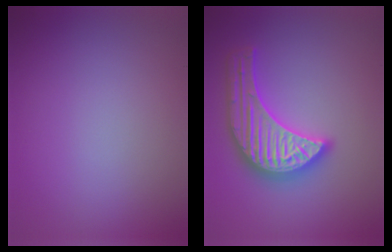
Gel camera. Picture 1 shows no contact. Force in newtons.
{"total": 5.6, "press": 5.5, "slide": 0.5}